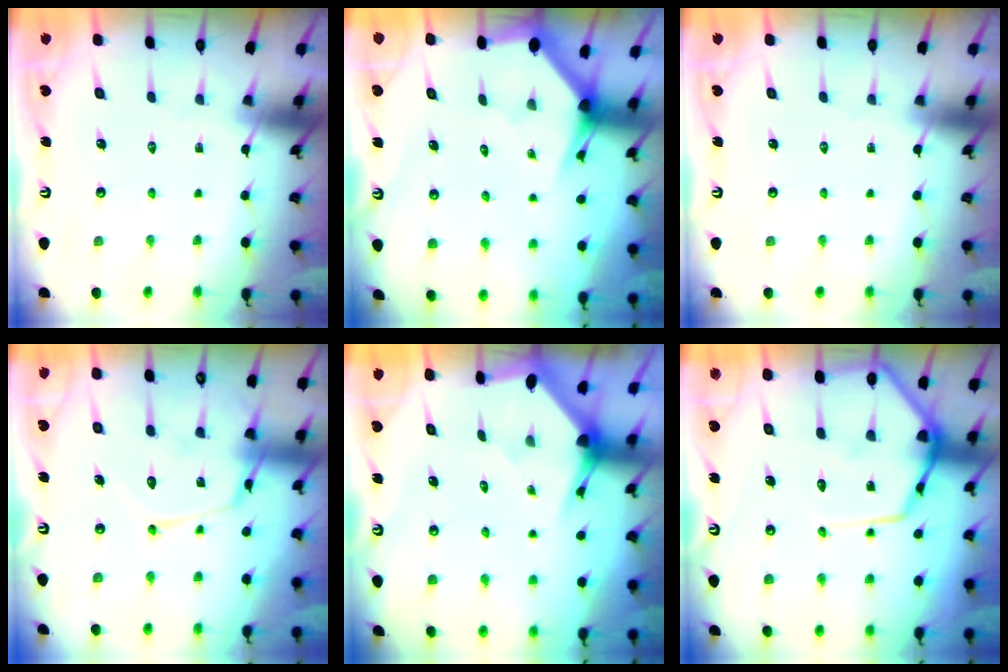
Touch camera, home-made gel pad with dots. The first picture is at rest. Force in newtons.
{"total": 2.8, "press": 2.8, "slide": 0.1}
{"total": 0.0}
{"total": 17.4, "press": 17.3, "slide": 1.3}
{"total": 2.9, "press": 2.9, "slide": 0.2}
{"total": 12.2, "press": 12.1, "slide": 1.3}